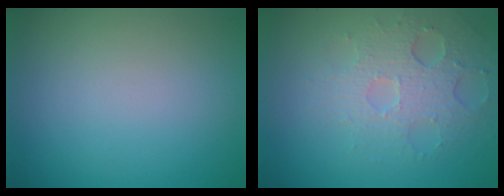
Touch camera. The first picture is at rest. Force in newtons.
{"total": 3.5, "press": 3.2, "slide": 1.4}